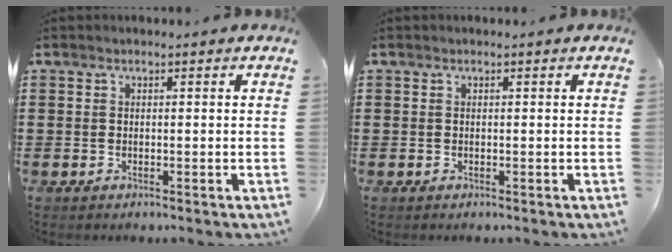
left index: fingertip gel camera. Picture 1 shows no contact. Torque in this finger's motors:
{"motor_torque": [-0.02, -0.02, 0.00, 0.00]}